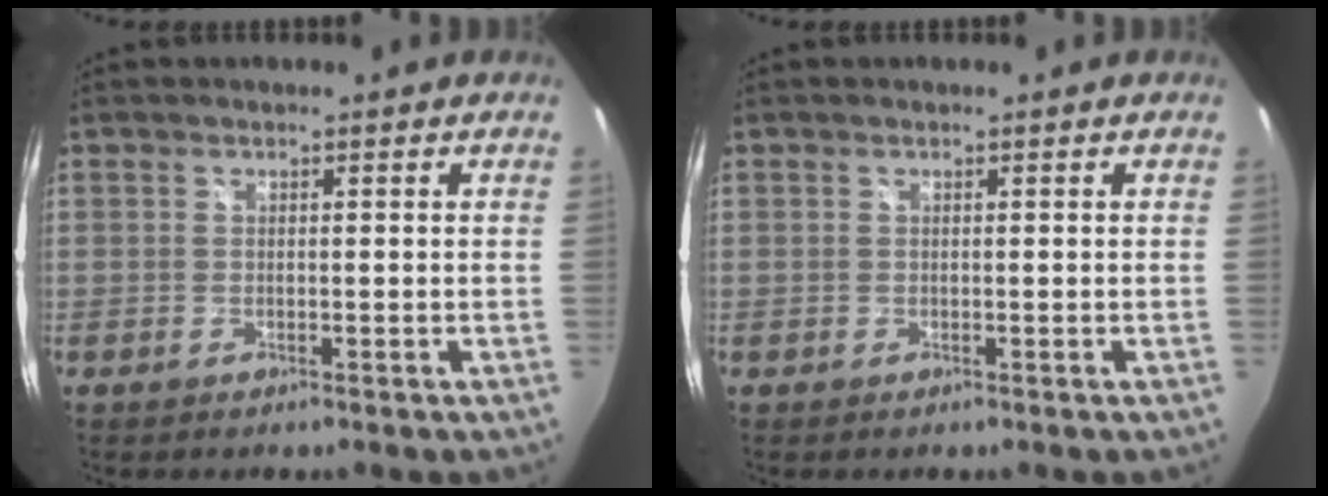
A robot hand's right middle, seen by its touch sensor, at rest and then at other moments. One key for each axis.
{"total": 0.0}